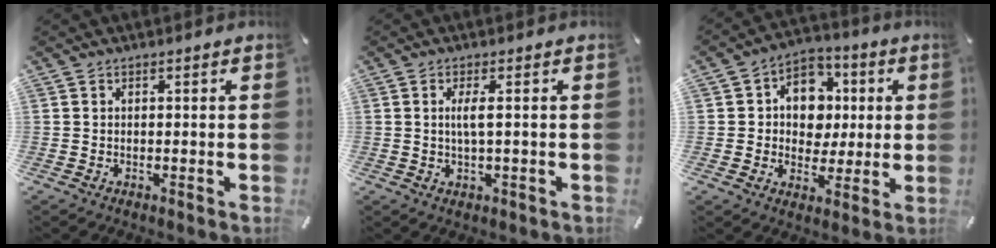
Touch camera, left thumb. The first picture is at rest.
{"total": 3.8, "force": [0.4, 1.0, 3.6], "torque": [-0.070, 0.001, 0.005]}
{"total": 10.5, "force": [0.9, 9.4, 4.6], "torque": [-0.060, -0.002, 0.017]}